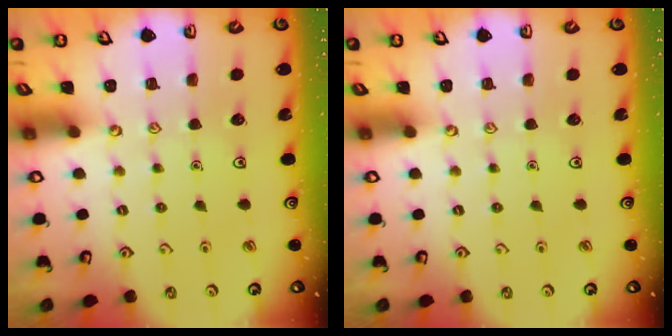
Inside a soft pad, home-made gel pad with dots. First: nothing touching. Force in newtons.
{"total": 0.0}